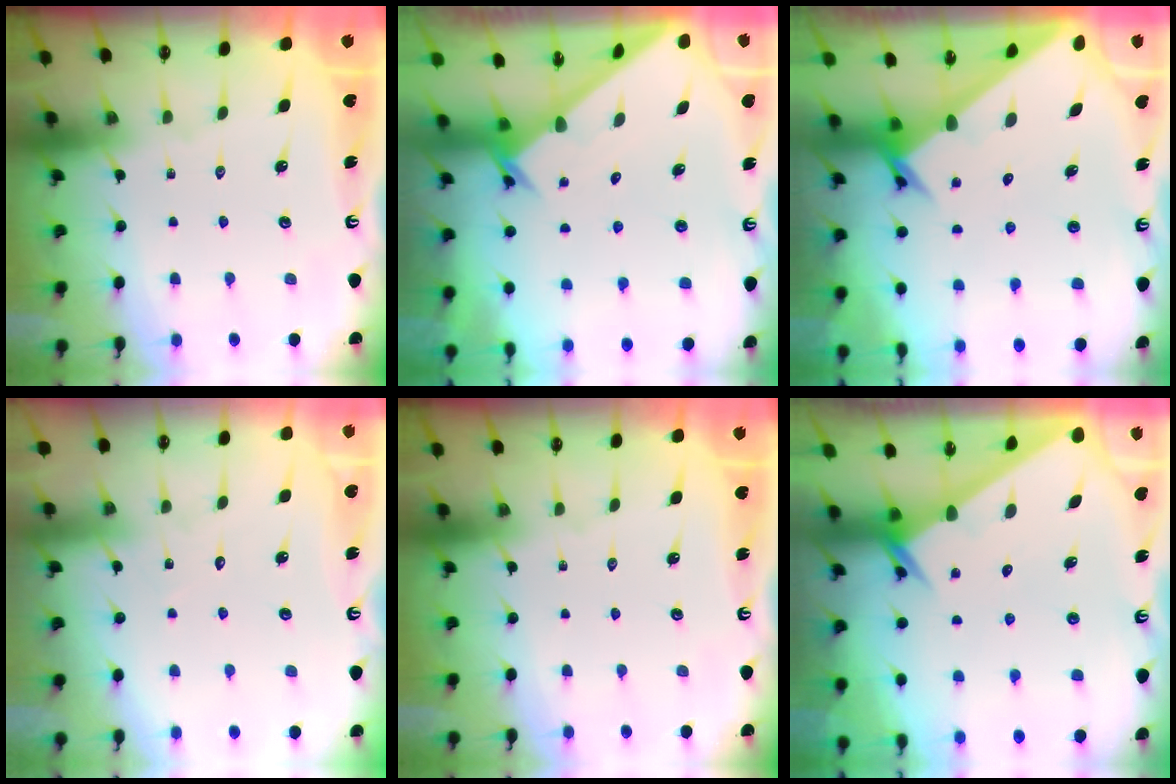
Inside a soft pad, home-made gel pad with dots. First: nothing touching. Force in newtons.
{"total": 2.4, "press": 2.4, "slide": 0.2}
{"total": 3.3, "press": 3.3, "slide": 0.3}
{"total": 4.7, "press": 4.7, "slide": 0.5}
{"total": 0.0}
{"total": 2.6, "press": 2.6, "slide": 0.1}